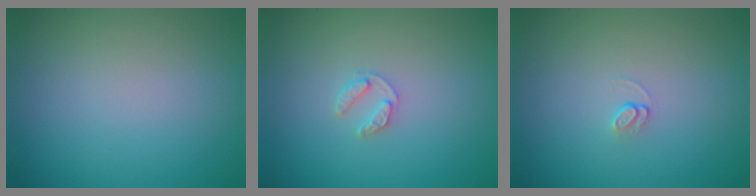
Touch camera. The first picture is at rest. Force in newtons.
{"total": 1.3, "press": 1.3, "slide": 0.2}
{"total": 0.8, "press": 0.5, "slide": 0.7}